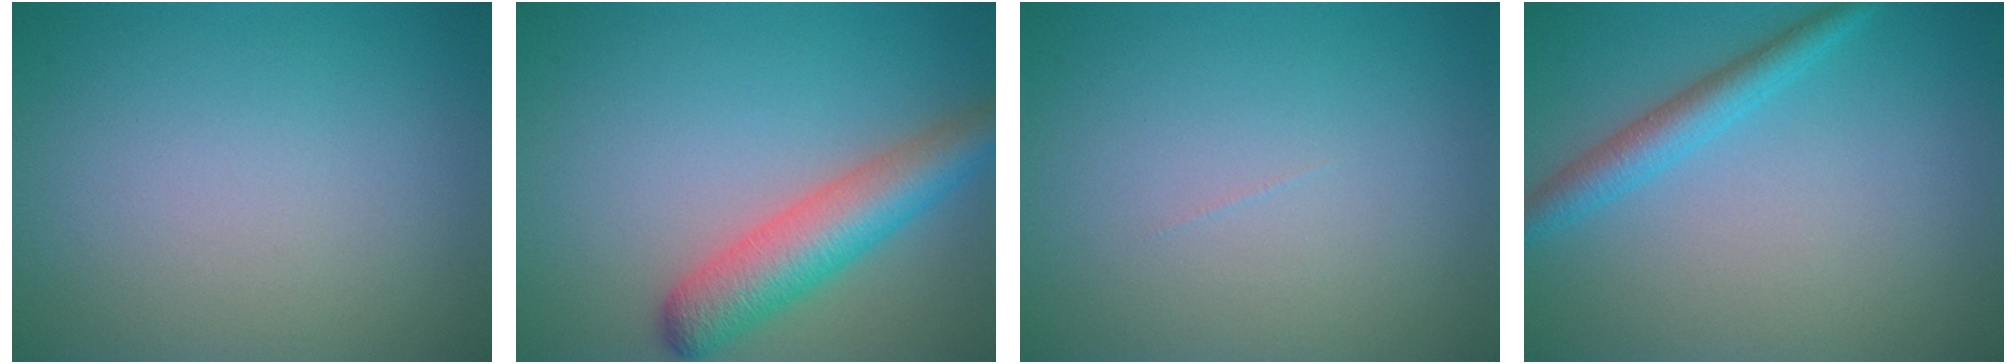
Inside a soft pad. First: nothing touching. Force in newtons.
{"total": 5.7, "press": 5.7, "slide": 0.3}
{"total": 0.0}
{"total": 2.7, "press": 2.7, "slide": 0.3}